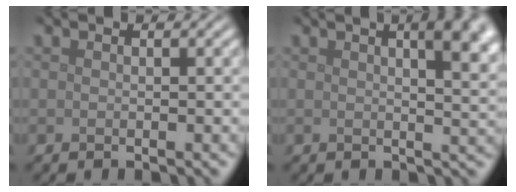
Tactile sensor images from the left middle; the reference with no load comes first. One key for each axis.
{"total": 7.2, "fx": 2.7, "fy": 3.0, "fz": 5.9, "tx": -0.039, "ty": 0.030, "tz": 0.023}